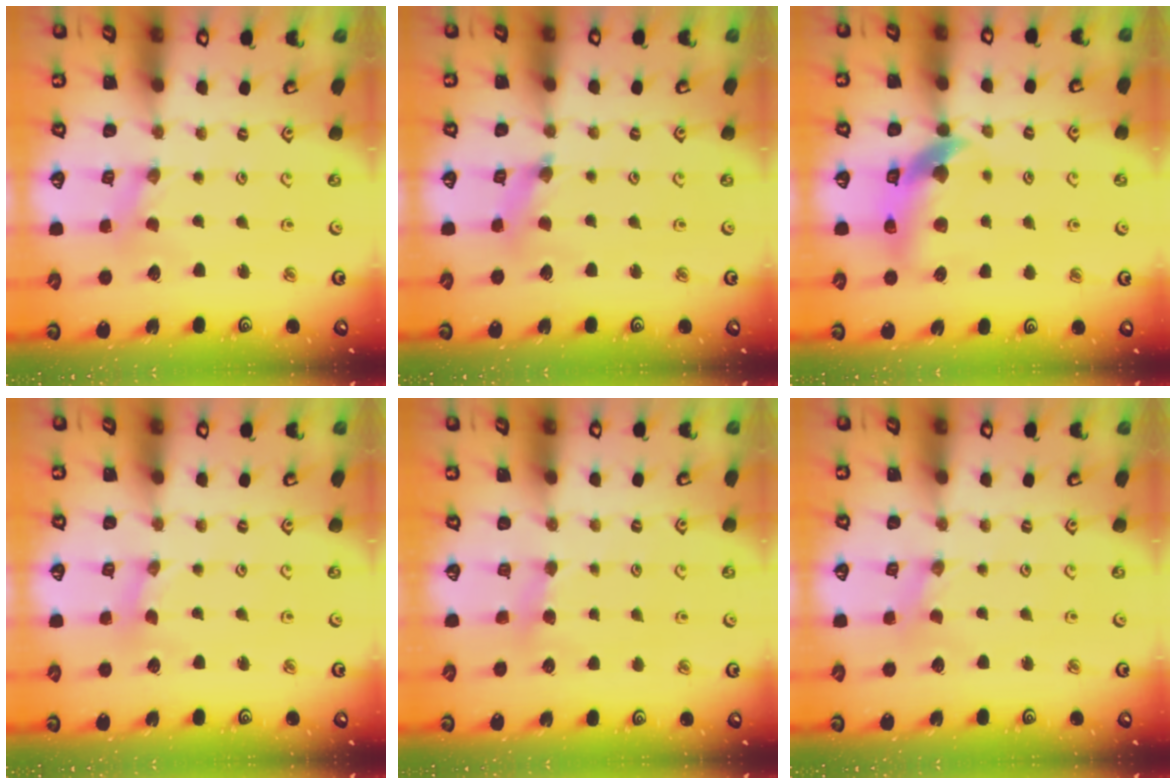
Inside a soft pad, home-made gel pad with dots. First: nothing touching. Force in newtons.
{"total": 2.7, "press": 2.7, "slide": 0.2}
{"total": 10.7, "press": 10.6, "slide": 1.5}
{"total": 0.8, "press": 0.8, "slide": 0.2}
{"total": 3.3, "press": 3.3, "slide": 0.6}
{"total": 0.0}